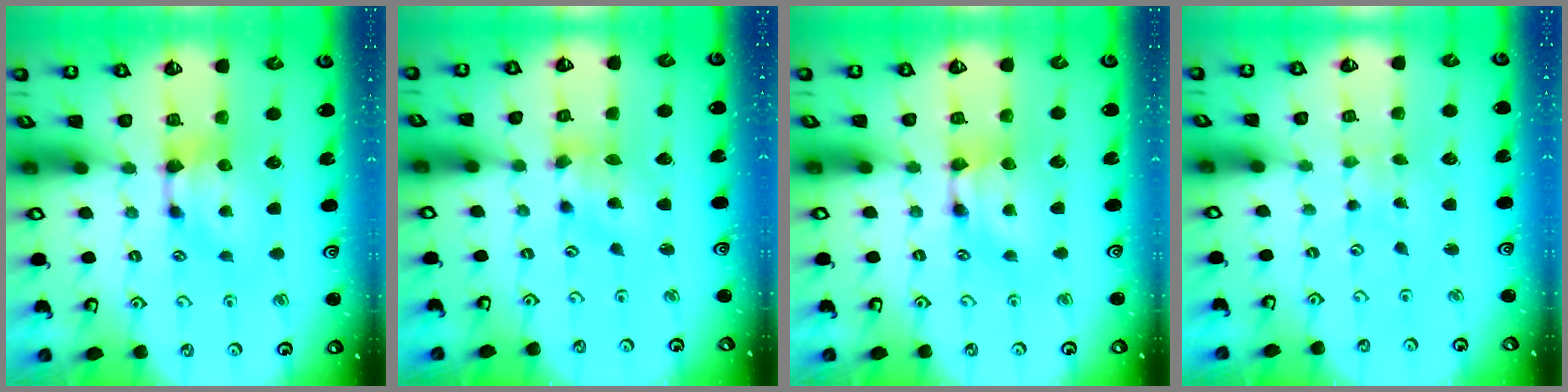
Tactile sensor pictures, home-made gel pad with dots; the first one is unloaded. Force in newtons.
{"total": 1.2, "press": 0.3, "slide": 1.2}
{"total": 1.5, "press": 1.5, "slide": 0.2}
{"total": 5.7, "press": 5.7, "slide": 0.2}